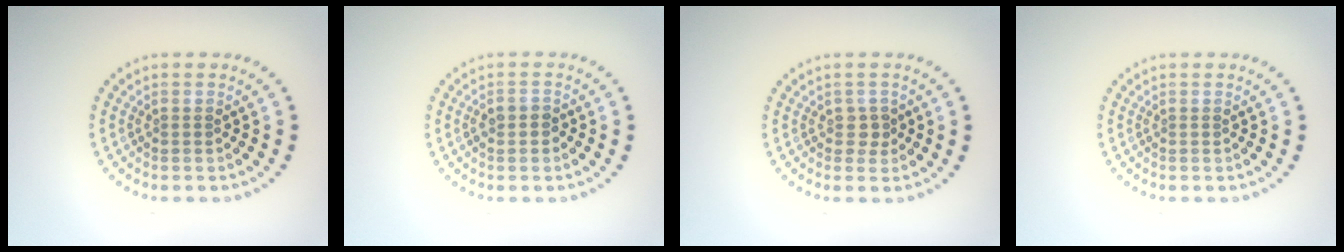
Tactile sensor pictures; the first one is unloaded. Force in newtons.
{"total": 1.4, "press": 1.3, "slide": 0.5}
{"total": 1.0, "press": 0.9, "slide": 0.4}
{"total": 0.0}